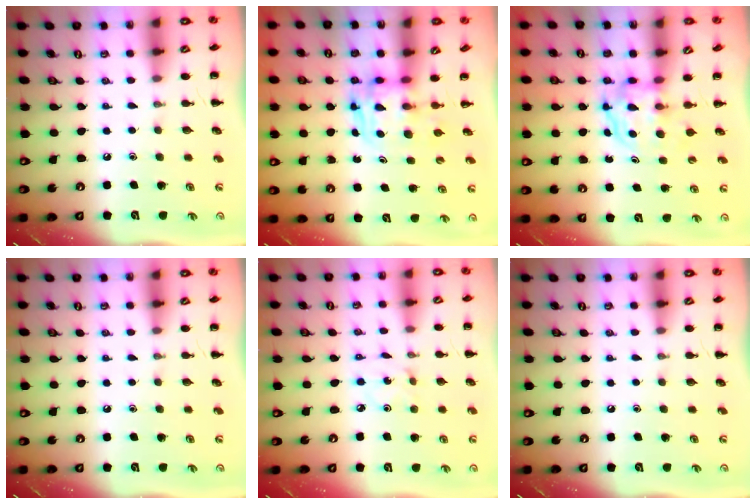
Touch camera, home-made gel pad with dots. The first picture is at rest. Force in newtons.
{"total": 2.7, "press": 2.7, "slide": 0.2}
{"total": 3.9, "press": 3.9, "slide": 0.2}
{"total": 0.0}
{"total": 1.0, "press": 1.0, "slide": 0.2}
{"total": 0.0}